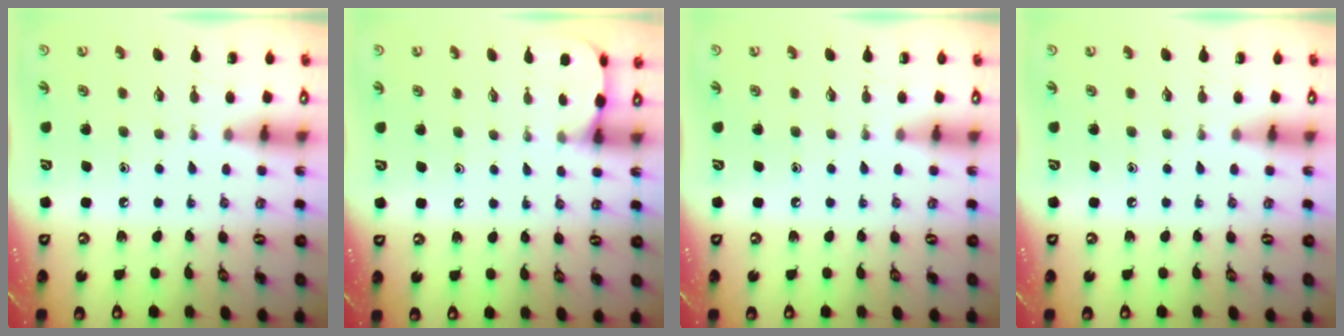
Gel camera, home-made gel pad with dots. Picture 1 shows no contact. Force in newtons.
{"total": 2.4, "press": 2.4, "slide": 0.2}
{"total": 0.0}
{"total": 0.0}